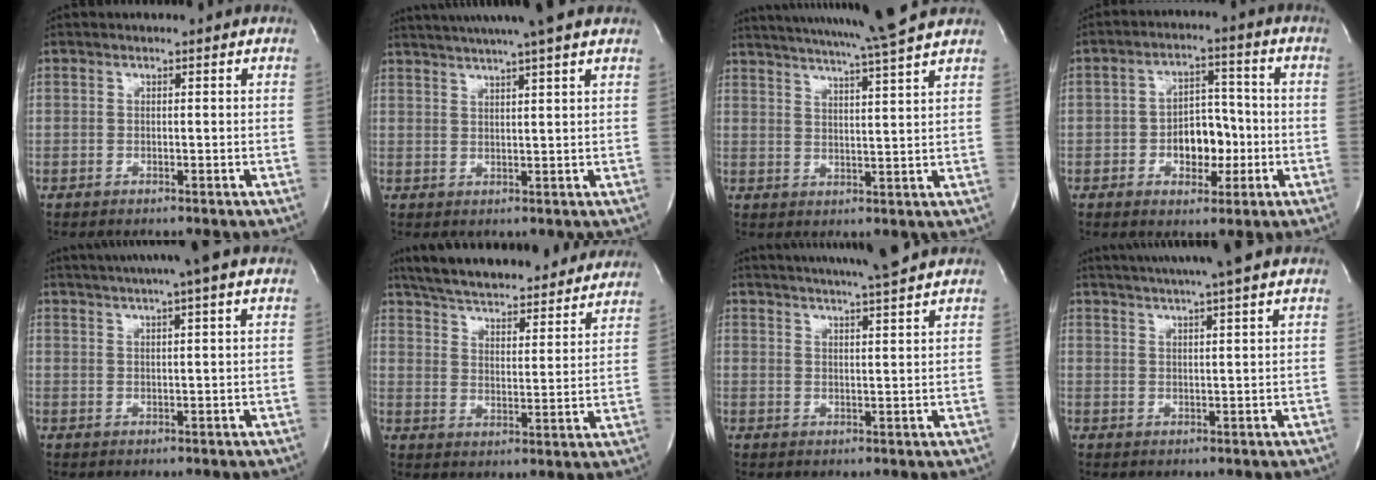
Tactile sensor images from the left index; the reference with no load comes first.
{"total": 12.7, "force": [10.8, -0.6, 6.7], "torque": [-0.118, 0.024, 0.143]}
{"total": 15.1, "force": [13.4, -1.7, 6.8], "torque": [-0.121, -0.018, 0.181]}
{"total": 7.1, "force": [-1.9, 4.3, 5.4], "torque": [-0.082, 0.015, -0.028]}
{"total": 10.8, "force": [8.9, -0.8, 6.1], "torque": [-0.105, 0.025, 0.113]}
{"total": 29.2, "force": [26.6, 5.9, 10.6], "torque": [-0.178, -0.024, 0.345]}
{"total": 13.5, "force": [12.1, -0.3, 5.9], "torque": [-0.102, 0.007, 0.163]}
{"total": 14.0, "force": [12.0, -0.4, 7.1], "torque": [-0.123, 0.022, 0.162]}